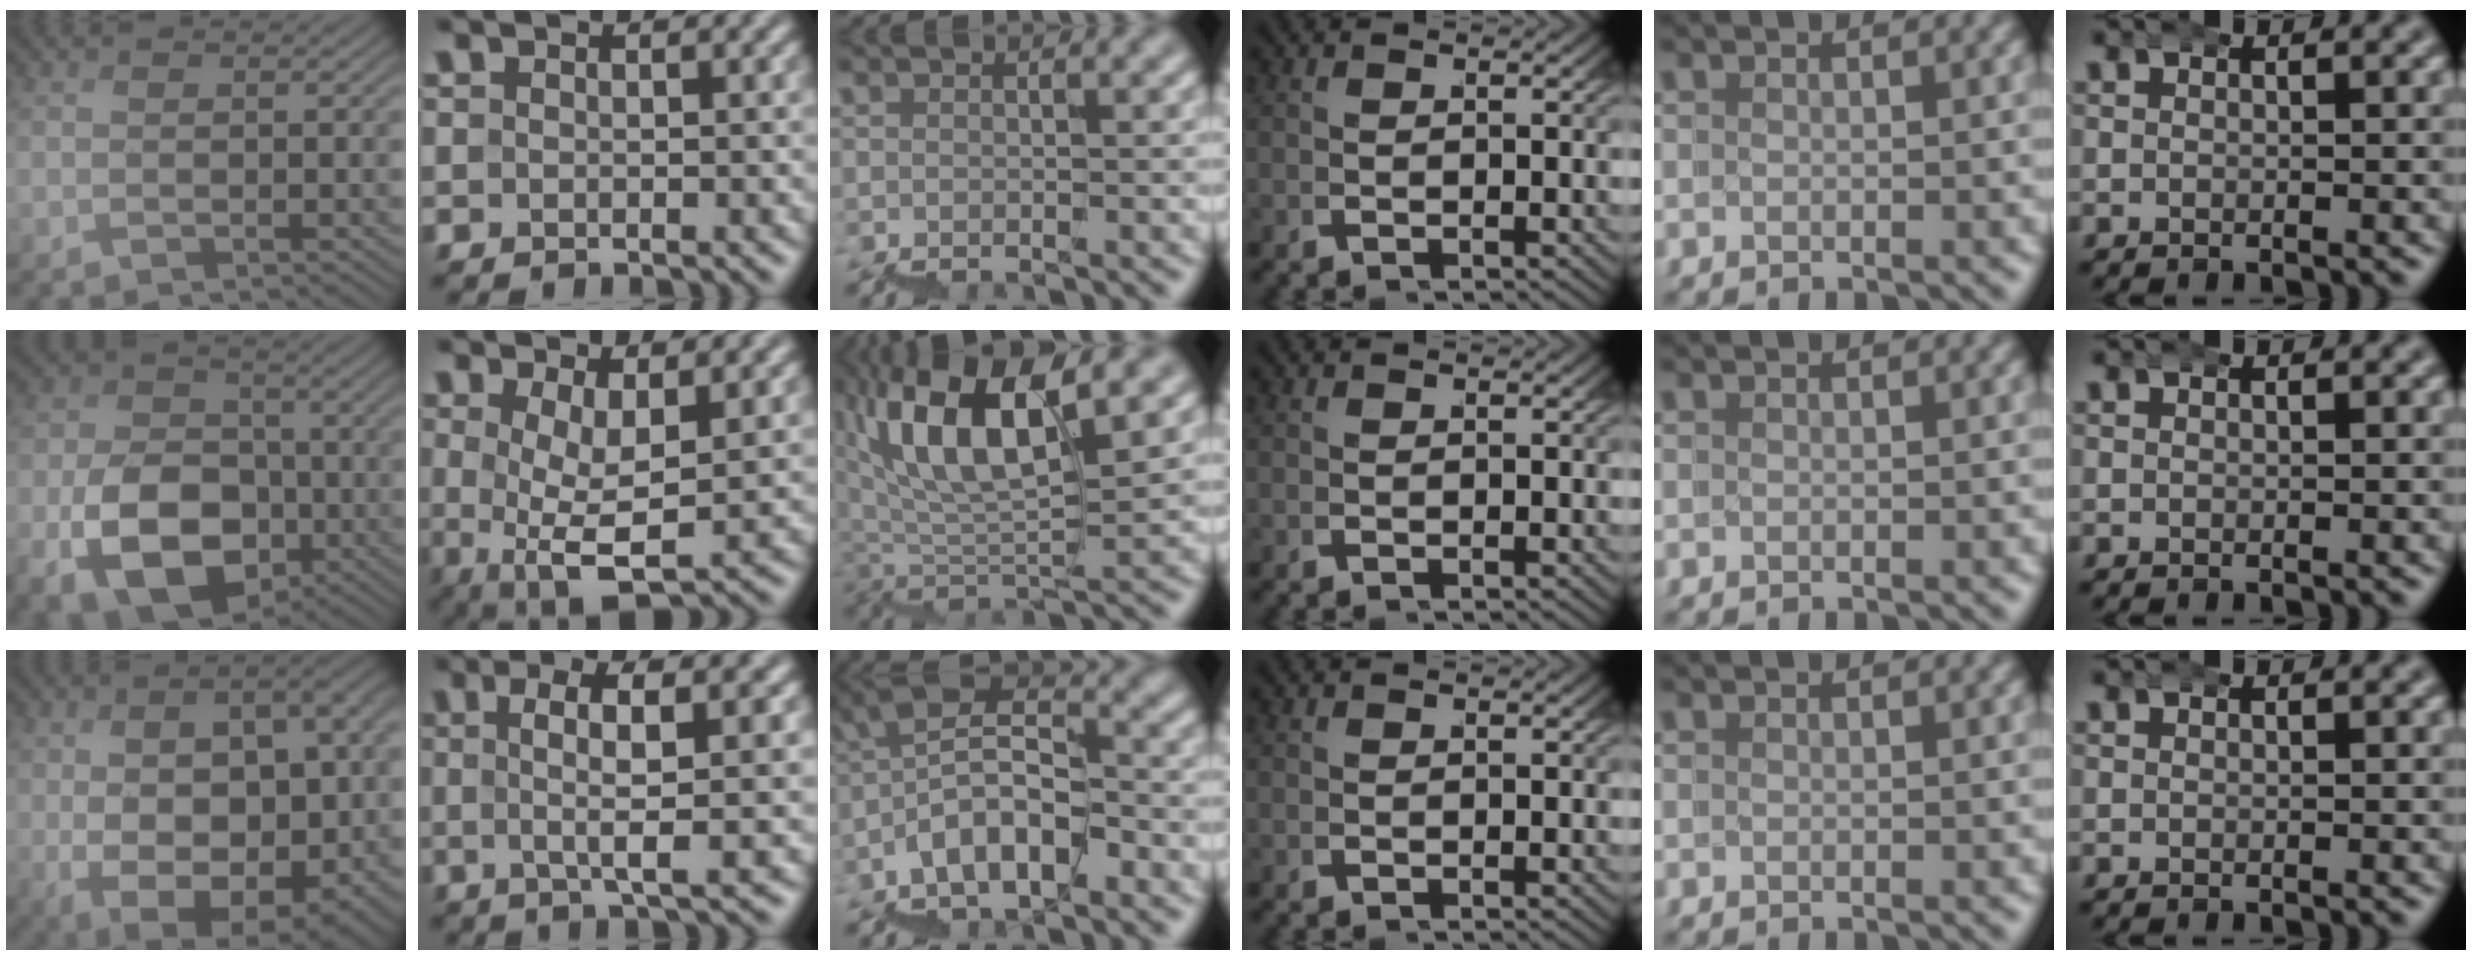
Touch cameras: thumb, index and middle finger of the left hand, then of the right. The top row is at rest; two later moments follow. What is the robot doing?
{"motion": "wrap", "object": "bubble wrap"}